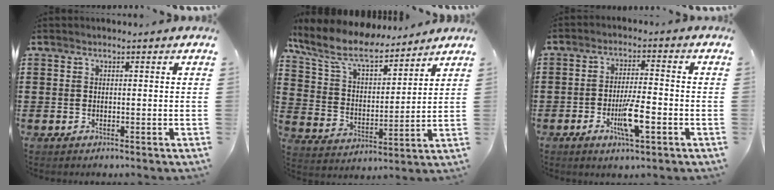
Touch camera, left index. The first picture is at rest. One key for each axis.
{"total": 9.0, "fx": 7.8, "fy": 2.4, "fz": 3.9, "tx": -0.112, "ty": -0.038, "tz": 0.136}
{"total": 6.9, "fx": -2.5, "fy": 1.7, "fz": 6.2, "tx": -0.112, "ty": -0.003, "tz": -0.043}